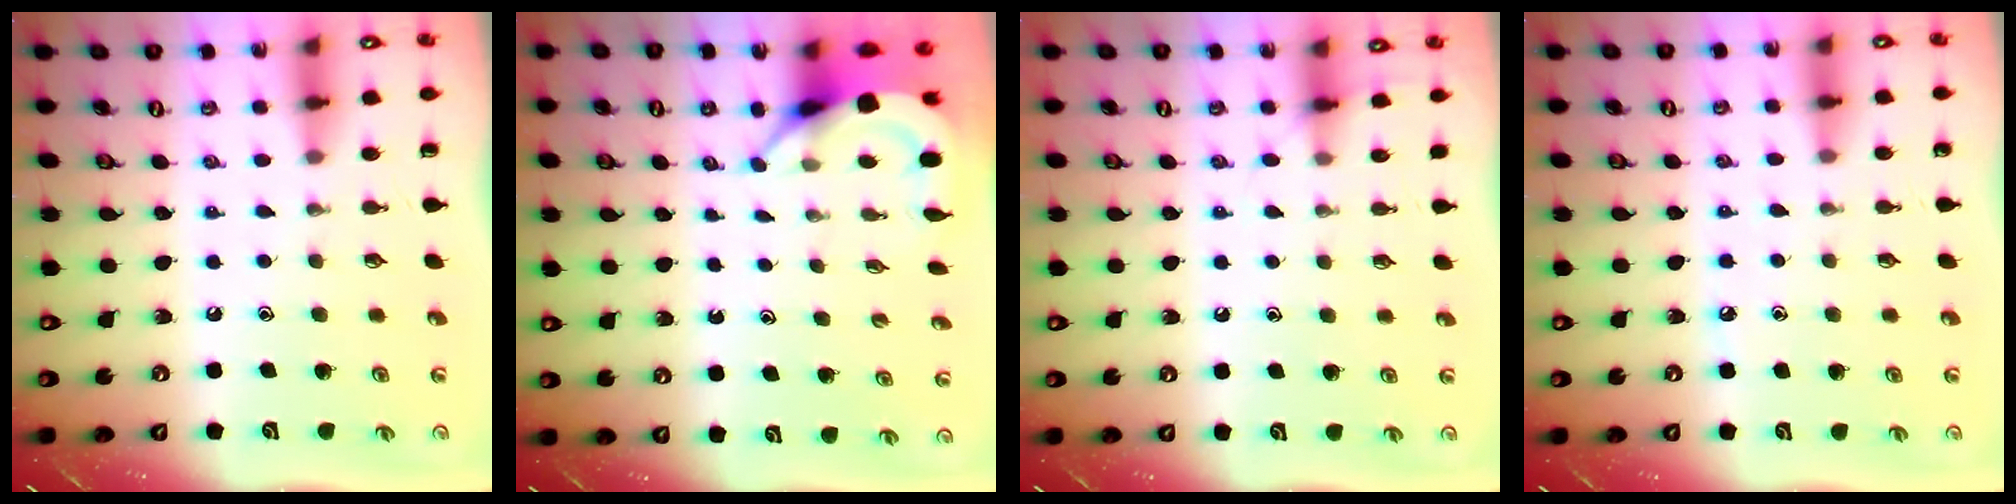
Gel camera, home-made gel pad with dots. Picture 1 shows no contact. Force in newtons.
{"total": 3.8, "press": 3.8, "slide": 0.1}
{"total": 4.0, "press": 3.9, "slide": 0.6}
{"total": 4.2, "press": 4.2, "slide": 0.6}